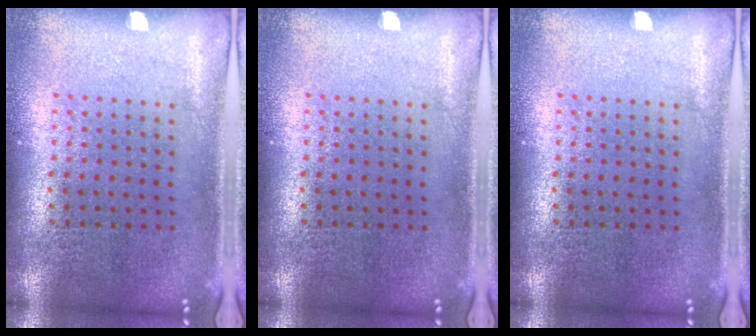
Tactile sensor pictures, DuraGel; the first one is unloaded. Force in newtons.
{"total": 0.0}
{"total": 0.0}